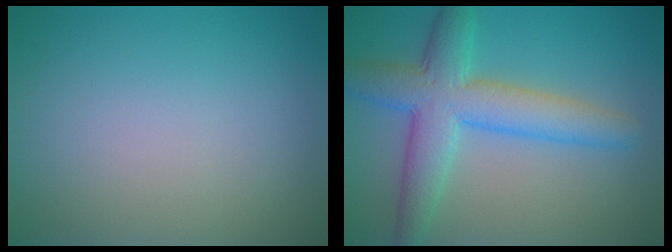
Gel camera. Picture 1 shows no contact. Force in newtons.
{"total": 6.6, "press": 6.6, "slide": 0.1}